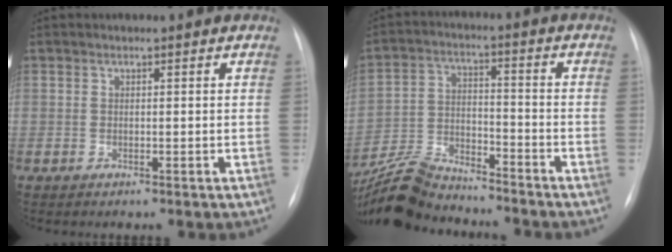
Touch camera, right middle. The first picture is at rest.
{"total": 11.1, "force": [-10.6, 1.8, 2.7], "torque": [-0.058, 0.004, -0.199]}